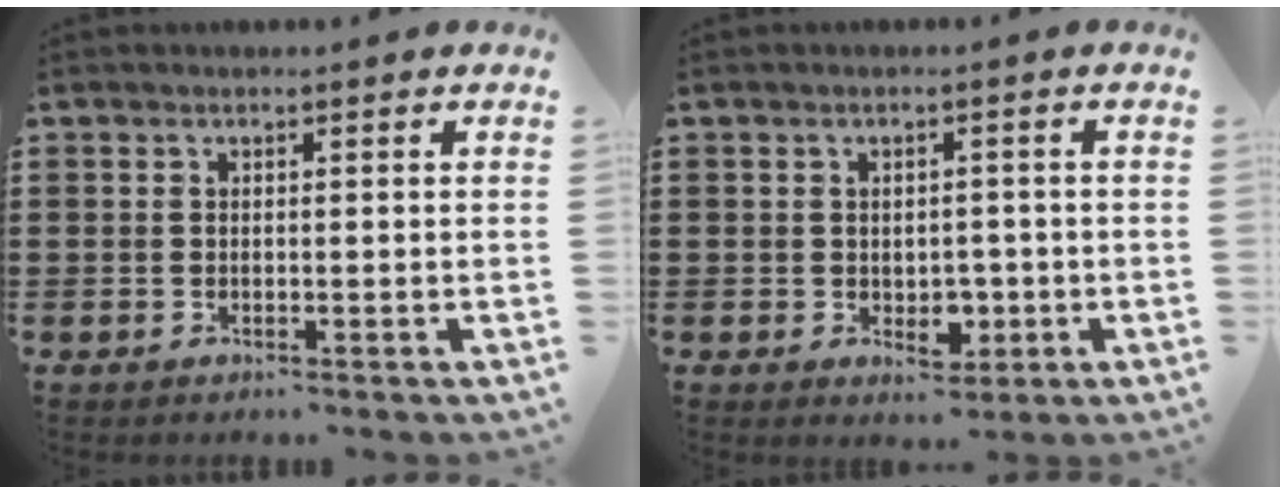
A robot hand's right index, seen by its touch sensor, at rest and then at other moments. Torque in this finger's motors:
{"motor_torque": [0.25, 0.24, 0.09, 0.01]}